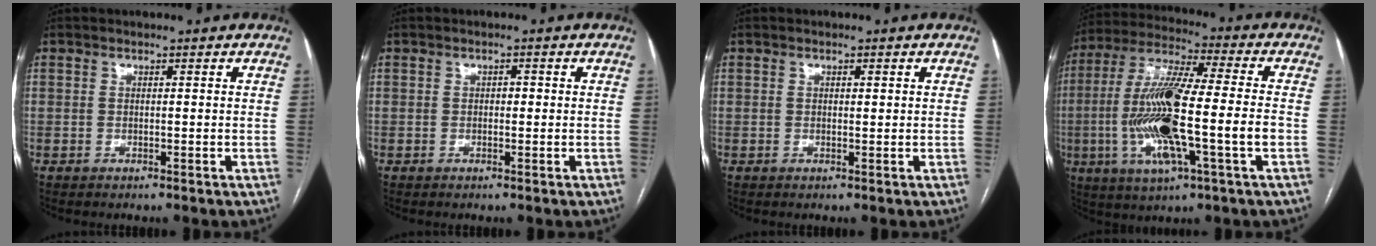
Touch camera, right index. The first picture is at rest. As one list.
[{"total": 0.9, "force": [0.0, 0.6, 0.7], "torque": [-0.007, 0.004, -0.002]}, {"total": 0.8, "force": [0.3, 0.3, 0.7], "torque": [-0.011, 0.000, 0.004]}, {"total": 17.6, "force": [-3.3, 1.5, 17.2], "torque": [-0.345, -0.005, -0.061]}]